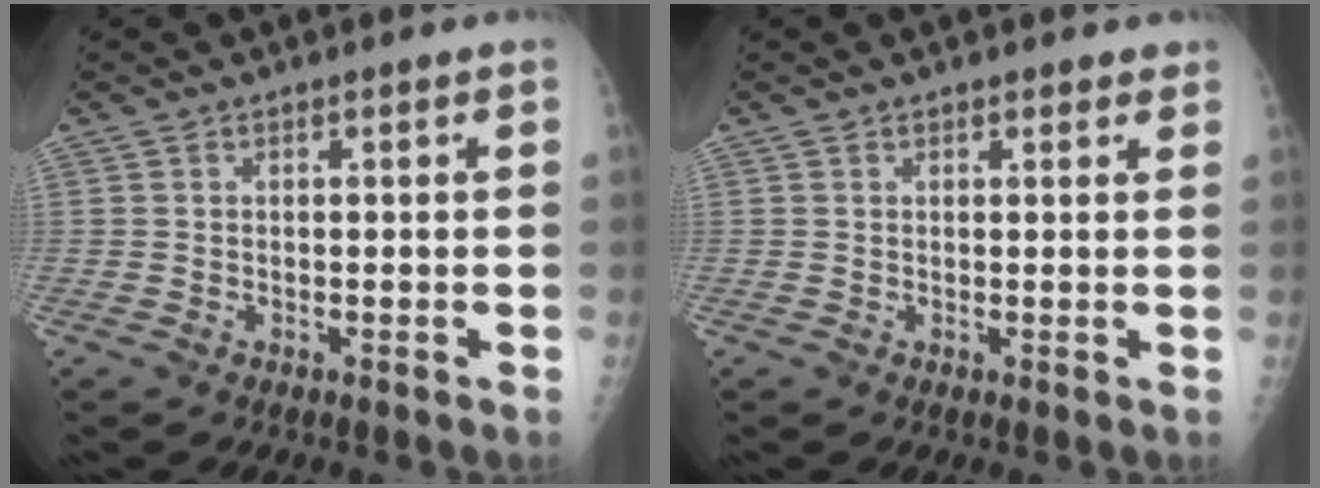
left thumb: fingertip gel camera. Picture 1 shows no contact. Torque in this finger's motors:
{"motor_torque": [0.09, 0.29, 0.09, 0.08, 0.03]}